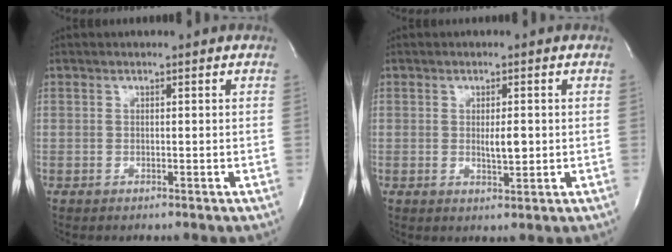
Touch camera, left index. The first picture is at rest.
{"total": 2.9, "force": [0.0, 0.8, 2.8], "torque": [-0.047, -0.004, 0.003]}